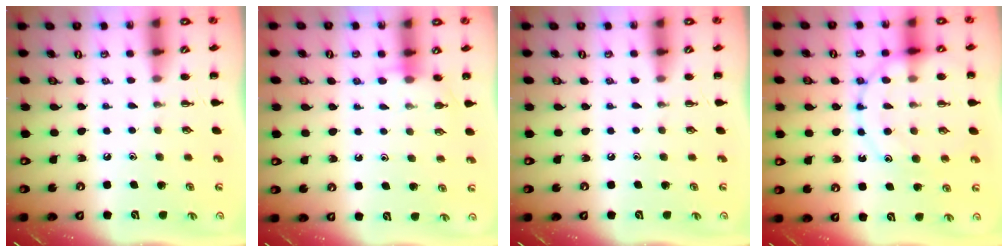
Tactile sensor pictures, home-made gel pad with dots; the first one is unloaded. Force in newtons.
{"total": 5.2, "press": 5.0, "slide": 1.1}
{"total": 0.0}
{"total": 14.9, "press": 14.8, "slide": 1.8}